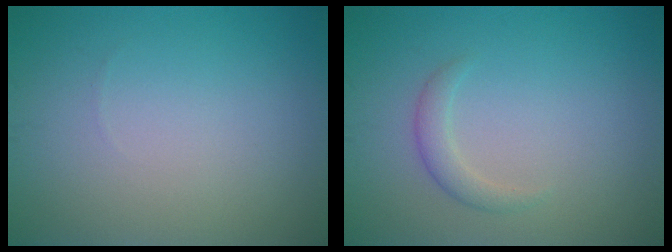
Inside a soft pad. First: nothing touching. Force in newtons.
{"total": 1.6, "press": 1.6, "slide": 0.0}